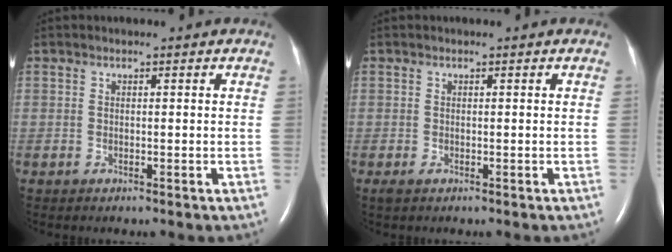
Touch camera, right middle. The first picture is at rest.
{"total": 0.7, "force": [-0.4, 0.3, 0.5], "torque": [-0.012, -0.002, -0.005]}